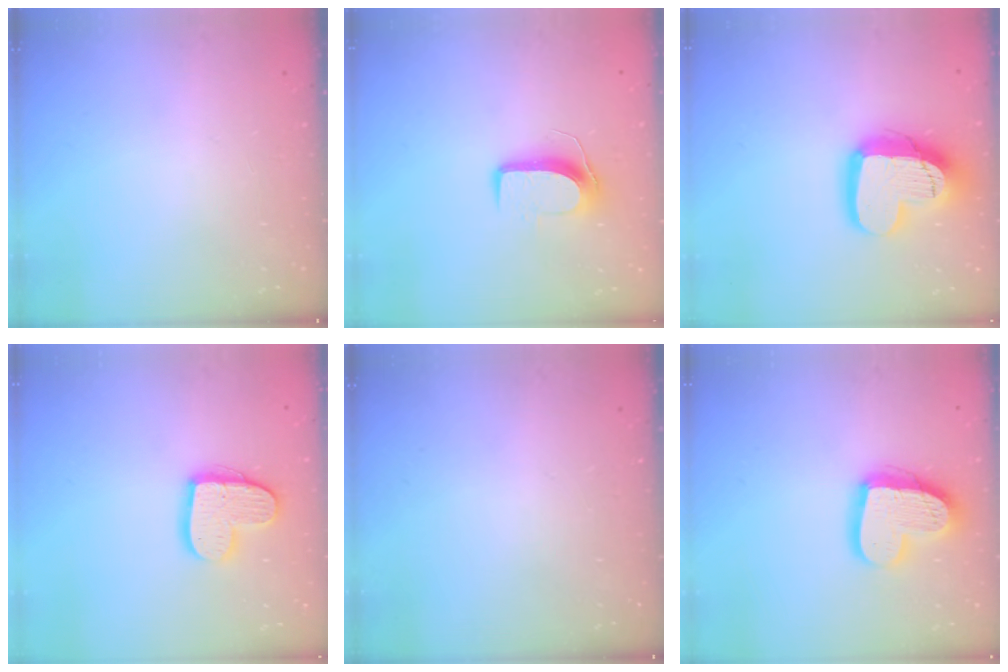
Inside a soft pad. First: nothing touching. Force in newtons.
{"total": 8.9, "press": 8.9, "slide": 0.5}
{"total": 17.1, "press": 17.0, "slide": 1.5}
{"total": 14.5, "press": 14.5, "slide": 1.0}
{"total": 0.0}
{"total": 17.2, "press": 17.1, "slide": 1.5}